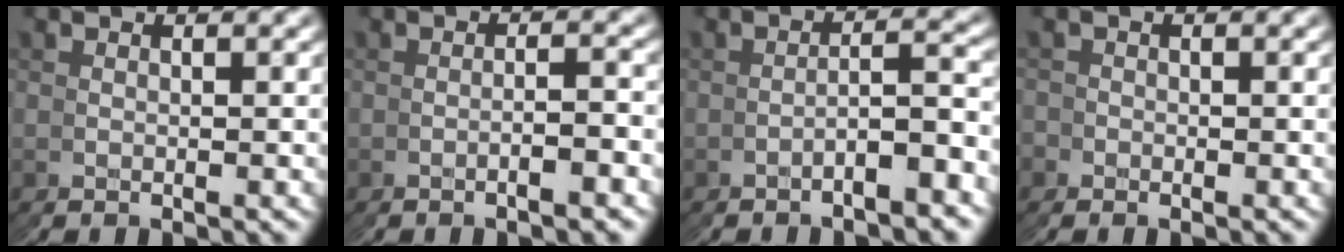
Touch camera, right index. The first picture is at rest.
{"total": 1.8, "force": [-1.0, -0.8, 1.2], "torque": [-0.022, 0.006, -0.022]}
{"total": 3.0, "force": [-2.3, -0.8, 1.8], "torque": [-0.016, 0.013, -0.043]}
{"total": 1.8, "force": [-0.9, 0.0, -1.6], "torque": [0.032, 0.003, -0.021]}